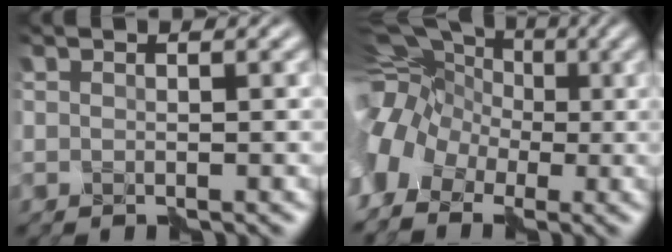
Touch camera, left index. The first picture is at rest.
{"total": 10.6, "force": [-3.0, 8.5, 5.5], "torque": [-0.138, -0.016, -0.052]}